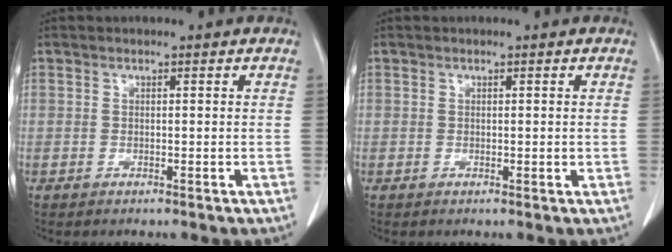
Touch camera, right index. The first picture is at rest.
{"total": 0.8, "force": [0.0, 0.3, 0.7], "torque": [-0.011, -0.004, 0.004]}